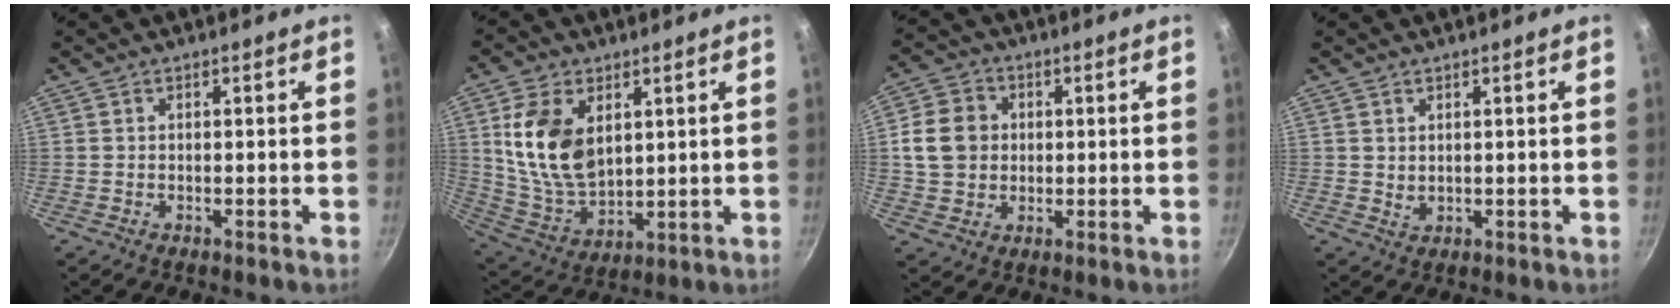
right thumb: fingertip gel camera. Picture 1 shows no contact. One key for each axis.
{"total": 15.0, "fx": 4.1, "fy": 9.5, "fz": 10.8, "tx": -0.187, "ty": -0.028, "tz": 0.090}
{"total": 9.7, "fx": 1.3, "fy": 8.3, "fz": 4.8, "tx": -0.061, "ty": 0.006, "tz": 0.015}
{"total": 1.5, "fx": 1.0, "fy": 0.9, "fz": 0.8, "tx": -0.010, "ty": -0.012, "tz": 0.019}